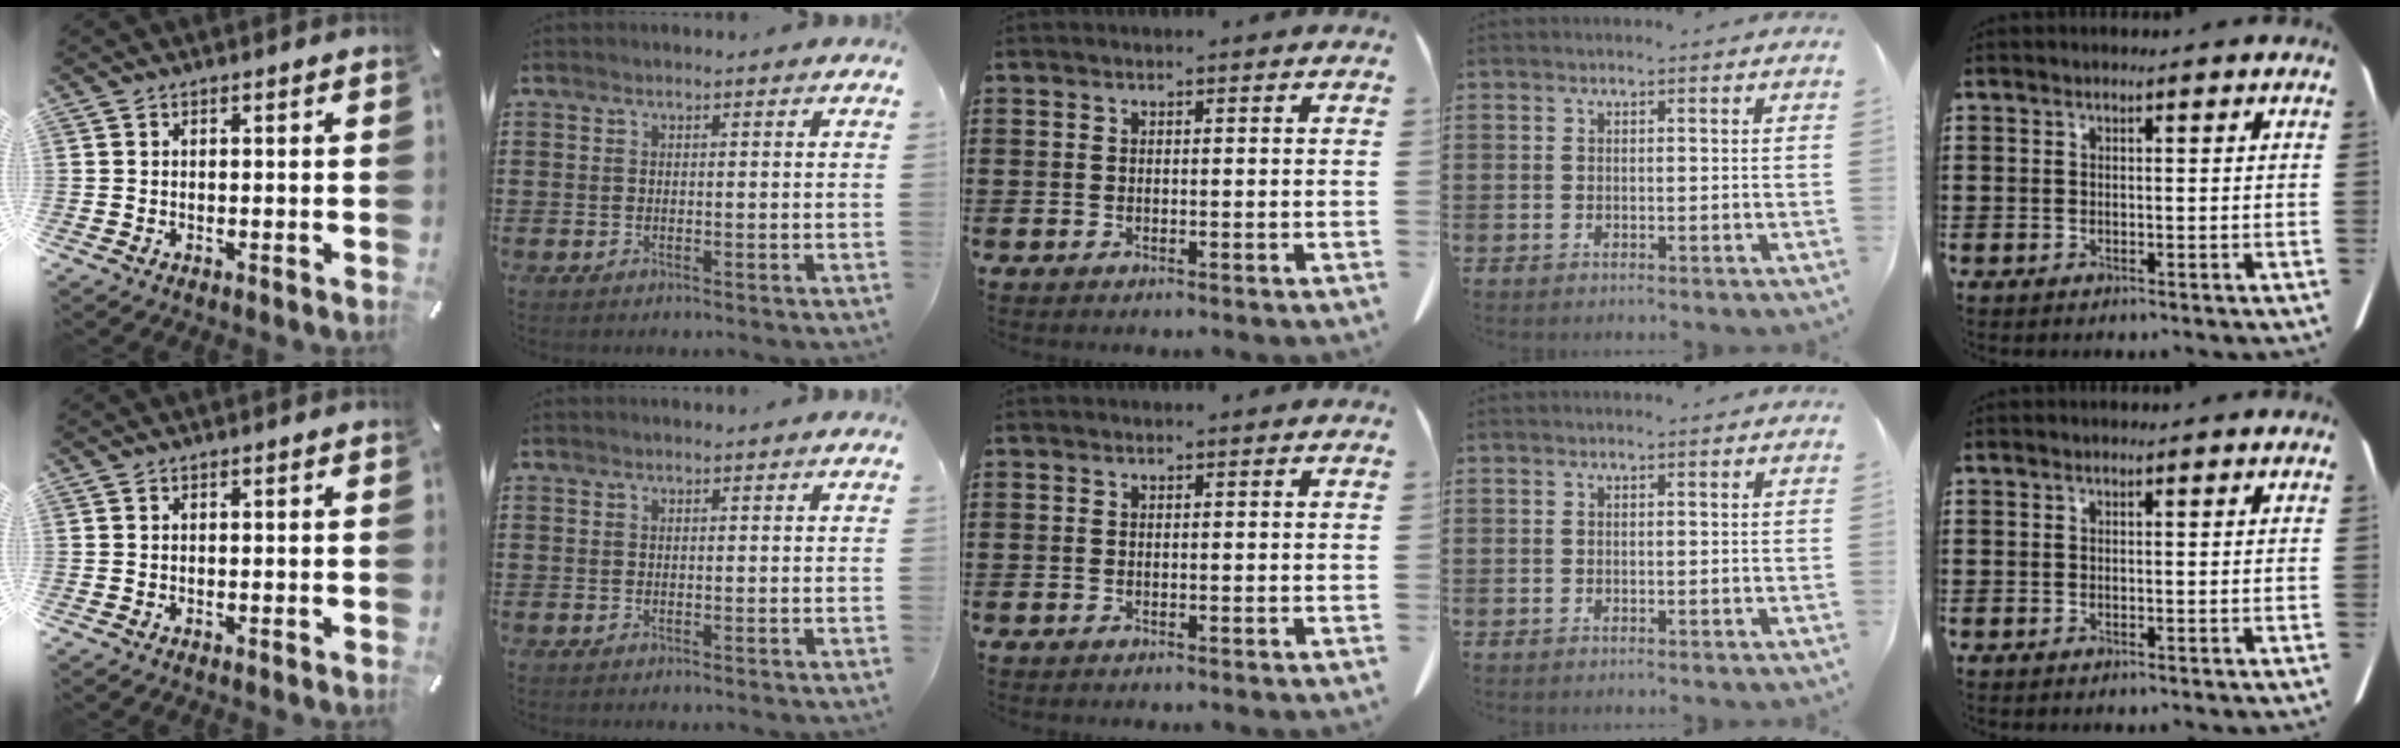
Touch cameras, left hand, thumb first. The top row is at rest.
{}